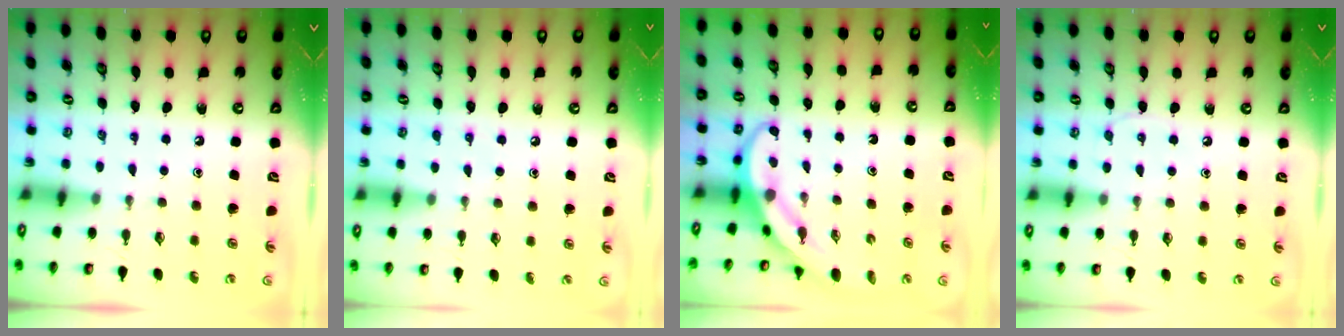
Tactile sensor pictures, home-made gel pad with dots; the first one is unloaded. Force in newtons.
{"total": 5.2, "press": 5.1, "slide": 0.6}
{"total": 4.0, "press": 4.0, "slide": 0.4}
{"total": 6.4, "press": 6.3, "slide": 0.8}